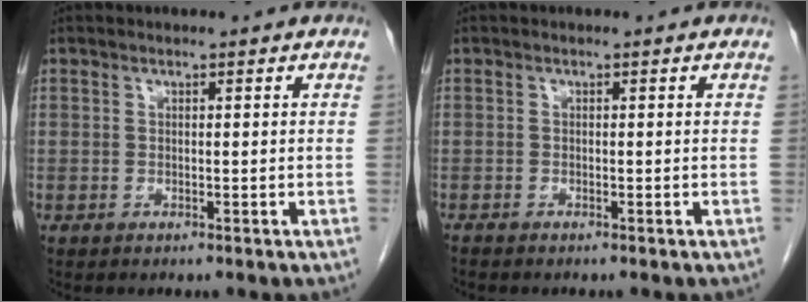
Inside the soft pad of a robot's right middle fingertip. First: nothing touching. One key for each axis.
{"total": 0.6, "fx": -0.6, "fy": 0.0, "fz": 0.1, "tx": -0.008, "ty": -0.002, "tz": -0.014}